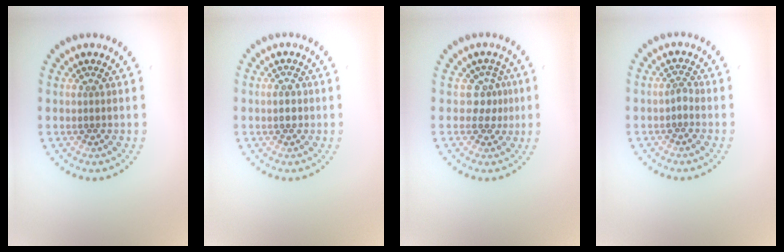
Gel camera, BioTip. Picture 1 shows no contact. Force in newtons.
{"total": 1.2, "press": 1.2, "slide": 0.1}
{"total": 2.2, "press": 1.6, "slide": 1.6}
{"total": 0.9, "press": 0.7, "slide": 0.5}